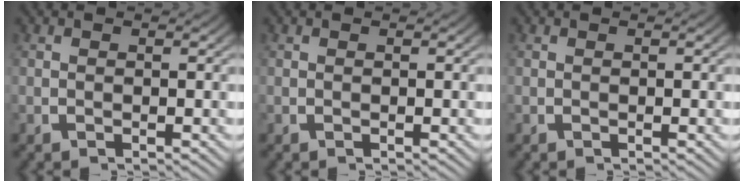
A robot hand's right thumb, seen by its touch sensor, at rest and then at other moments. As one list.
[{"total": 0.0}, {"total": 0.0}]